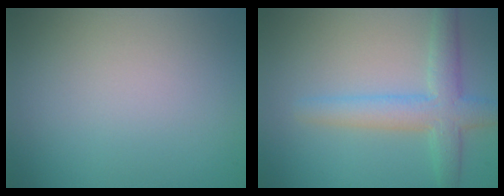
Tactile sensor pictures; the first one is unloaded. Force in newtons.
{"total": 4.2, "press": 4.2, "slide": 0.2}